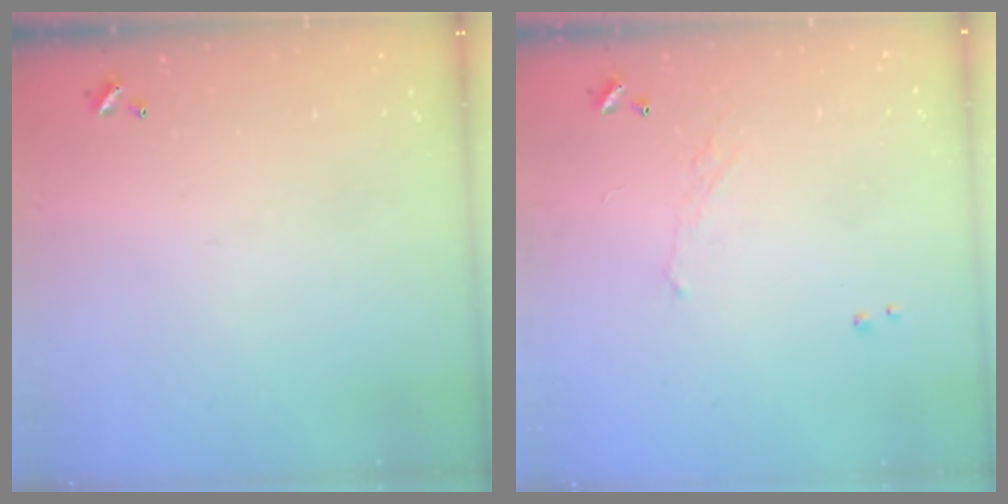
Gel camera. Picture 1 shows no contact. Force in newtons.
{"total": 0.7, "press": 0.0, "slide": 0.7}